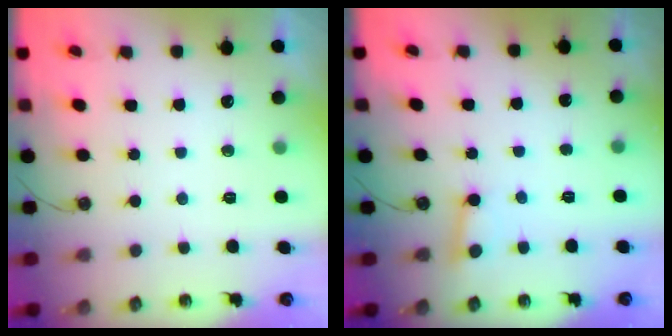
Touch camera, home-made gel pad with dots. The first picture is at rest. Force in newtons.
{"total": 2.9, "press": 2.9, "slide": 0.4}